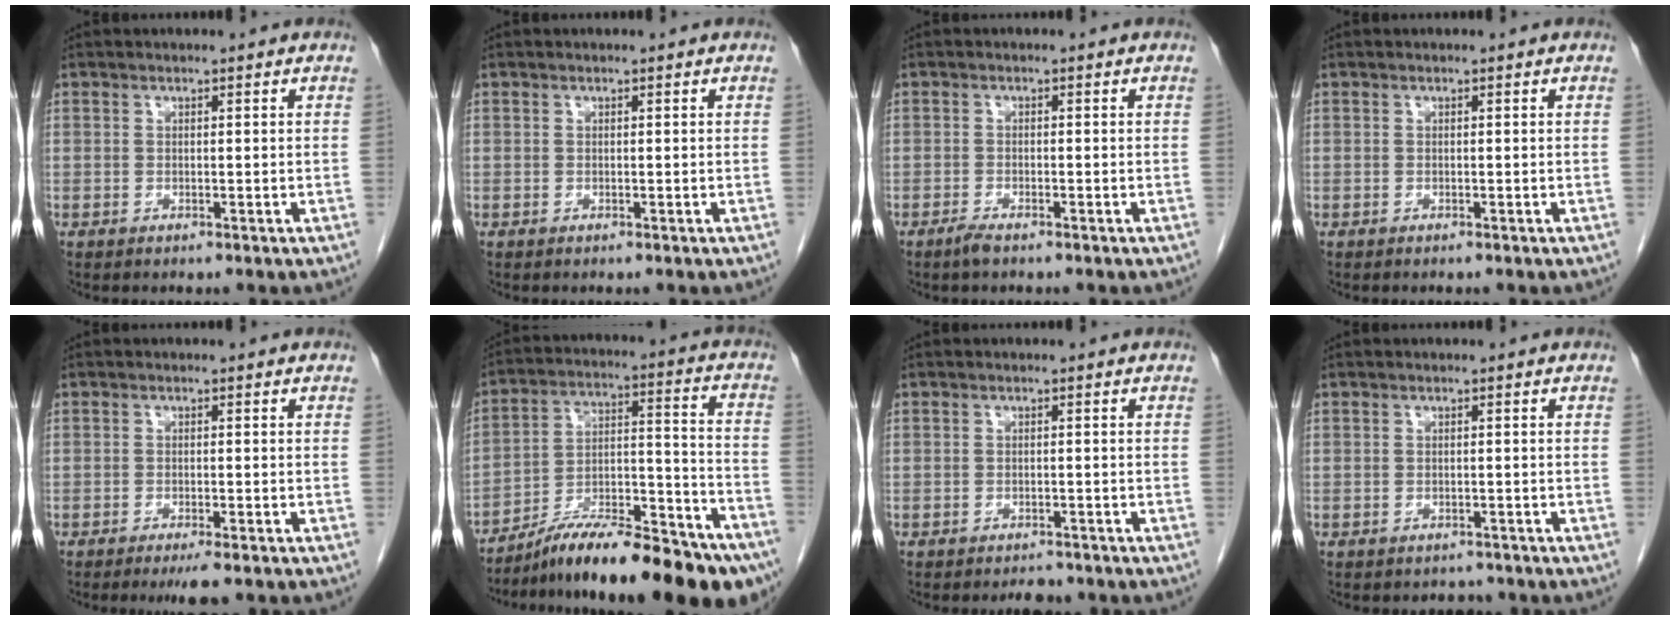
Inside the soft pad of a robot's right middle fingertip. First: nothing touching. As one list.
[{"total": 0.0}, {"total": 1.7, "force": [-1.3, 0.2, 1.0], "torque": [-0.026, -0.003, -0.026]}, {"total": 0.0}, {"total": 3.6, "force": [-2.6, 0.4, 2.4], "torque": [-0.027, -0.006, -0.036]}, {"total": 22.6, "force": [-18.1, 3.9, 12.9], "torque": [-0.139, 0.029, -0.287]}, {"total": 2.4, "force": [-2.2, 0.9, 0.5], "torque": [-0.013, -0.003, -0.031]}, {"total": 2.4, "force": [-2.1, 1.1, -0.1], "torque": [-0.002, 0.000, -0.031]}]